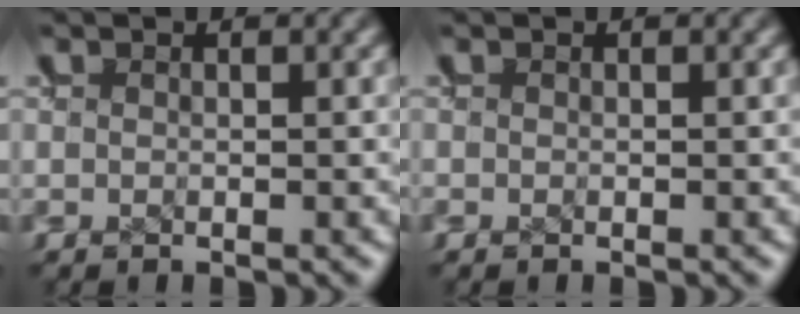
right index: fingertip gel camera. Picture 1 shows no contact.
{"total": 0.0}